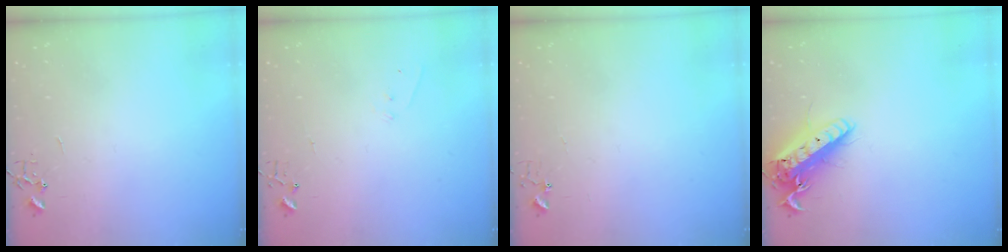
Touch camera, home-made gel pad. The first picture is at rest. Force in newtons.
{"total": 4.0, "press": 4.0, "slide": 0.2}
{"total": 3.9, "press": 3.9, "slide": 0.3}
{"total": 18.2, "press": 18.0, "slide": 3.0}